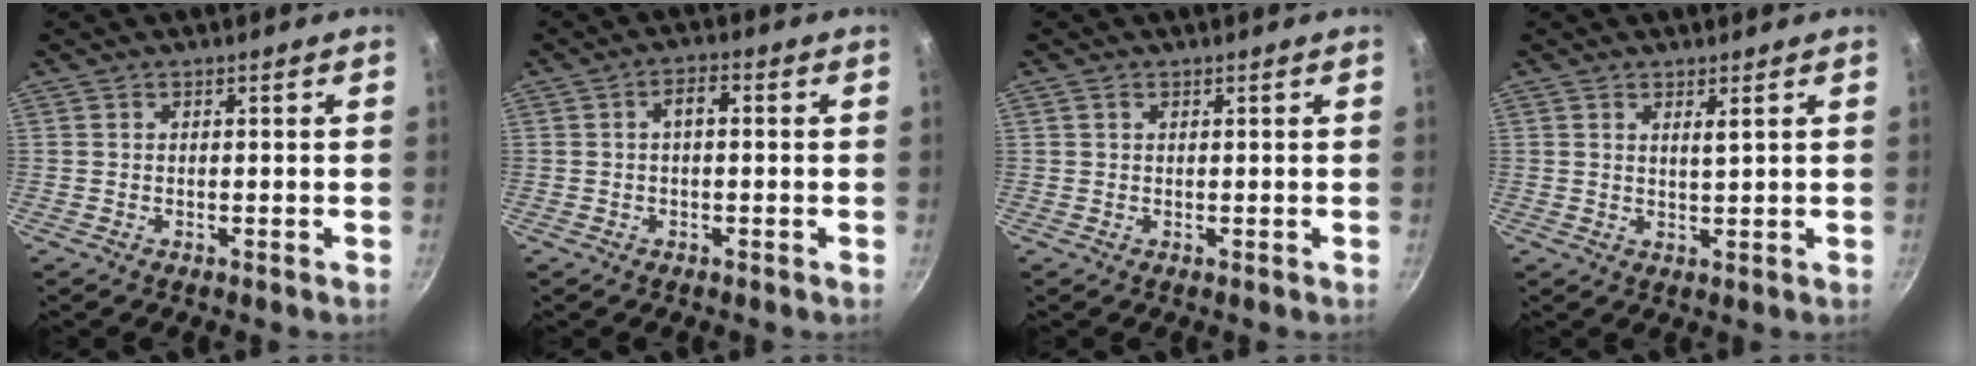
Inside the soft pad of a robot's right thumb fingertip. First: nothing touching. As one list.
[{"total": 3.1, "force": [0.2, 1.4, 2.7], "torque": [-0.051, 0.015, 0.000]}, {"total": 0.7, "force": [0.4, 0.5, 0.4], "torque": [-0.006, 0.001, 0.006]}, {"total": 2.0, "force": [1.0, 0.3, 1.7], "torque": [-0.029, -0.005, 0.019]}]